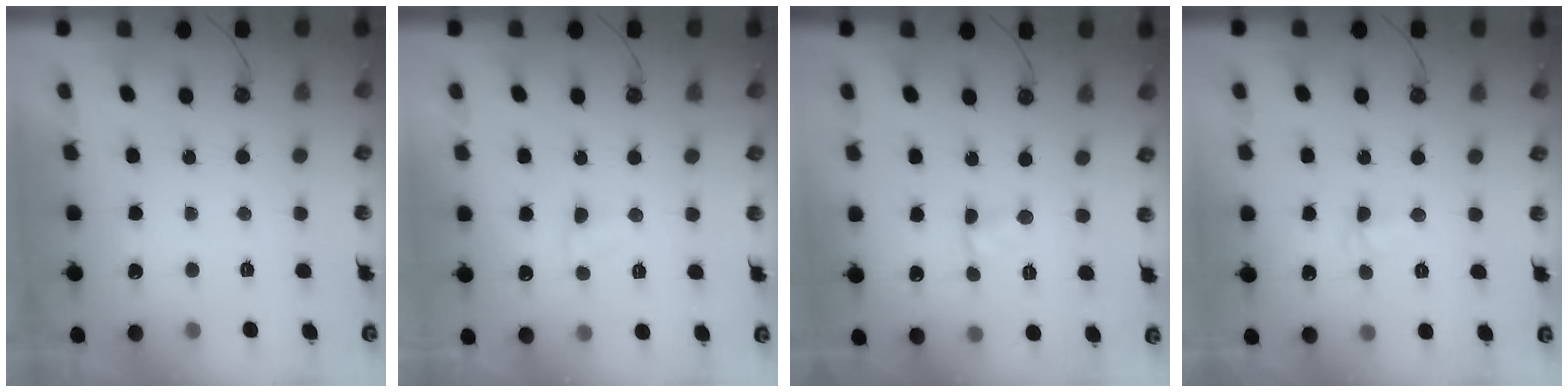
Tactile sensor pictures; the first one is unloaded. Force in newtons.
{"total": 5.1, "press": 5.1, "slide": 0.4}
{"total": 2.3, "press": 2.3, "slide": 0.3}
{"total": 5.8, "press": 4.7, "slide": 3.4}